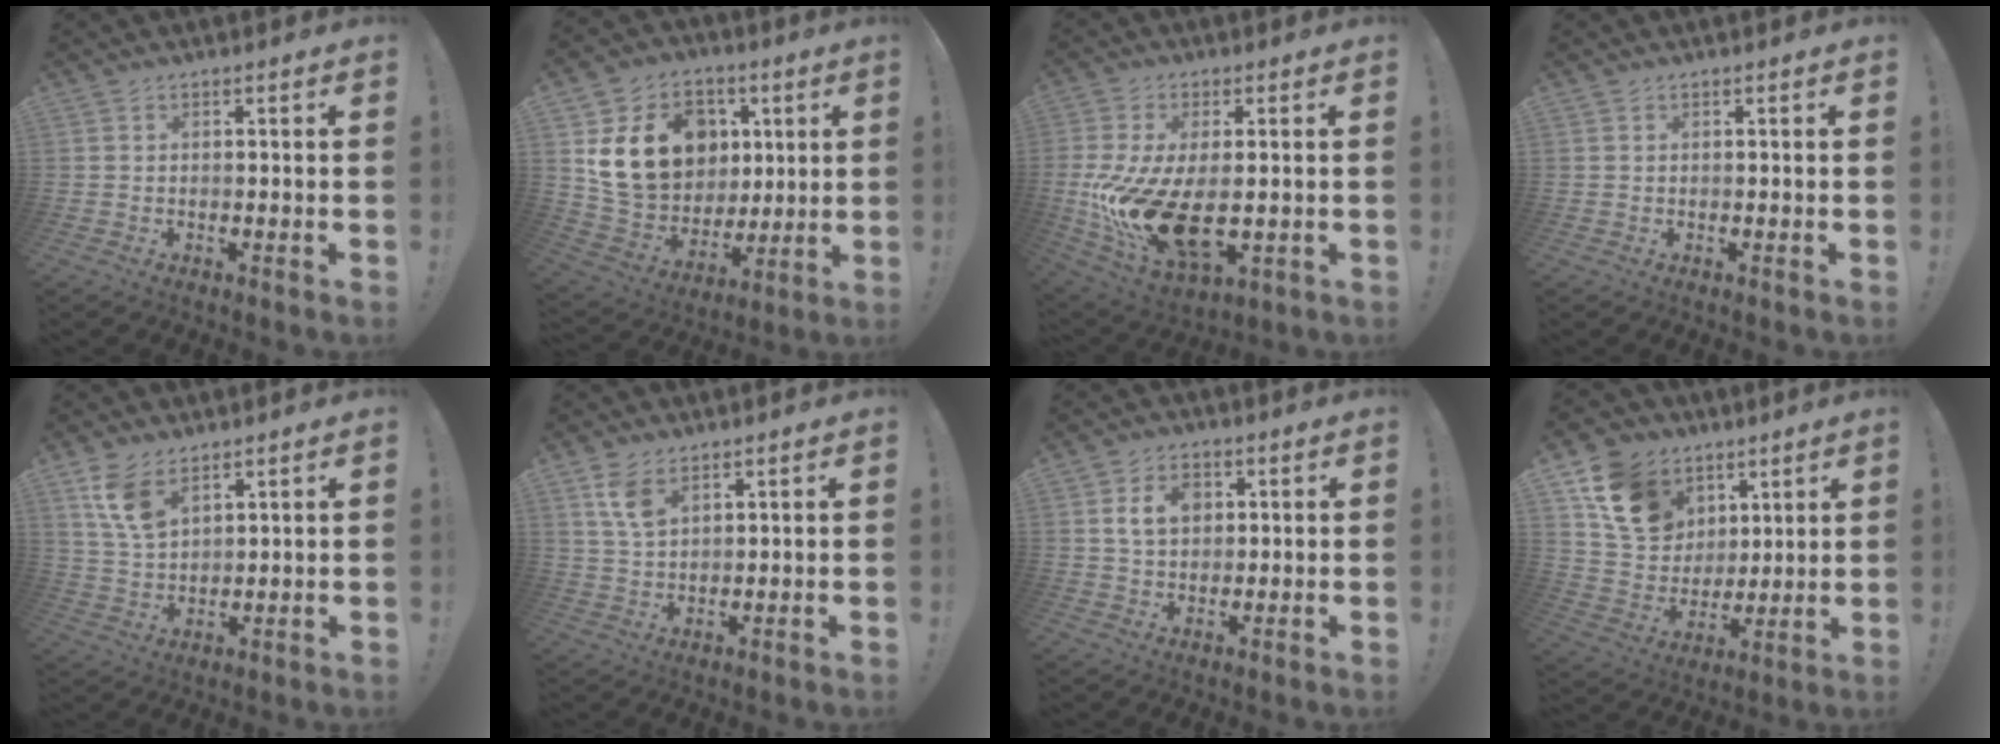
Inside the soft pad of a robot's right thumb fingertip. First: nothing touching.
{"total": 19.8, "force": [6.5, 16.1, 9.5], "torque": [-0.147, -0.011, 0.153]}
{"total": 18.7, "force": [-1.7, 9.6, 16.0], "torque": [-0.305, -0.014, -0.019]}
{"total": 0.0}
{"total": 8.8, "force": [5.4, 4.5, 5.2], "torque": [-0.091, -0.022, 0.105]}
{"total": 6.3, "force": [3.5, 3.3, 4.1], "torque": [-0.071, -0.014, 0.067]}
{"total": 7.8, "force": [2.1, 5.9, 4.6], "torque": [-0.071, 0.006, 0.040]}
{"total": 15.3, "force": [7.7, 11.9, 5.9], "torque": [-0.089, -0.037, 0.155]}